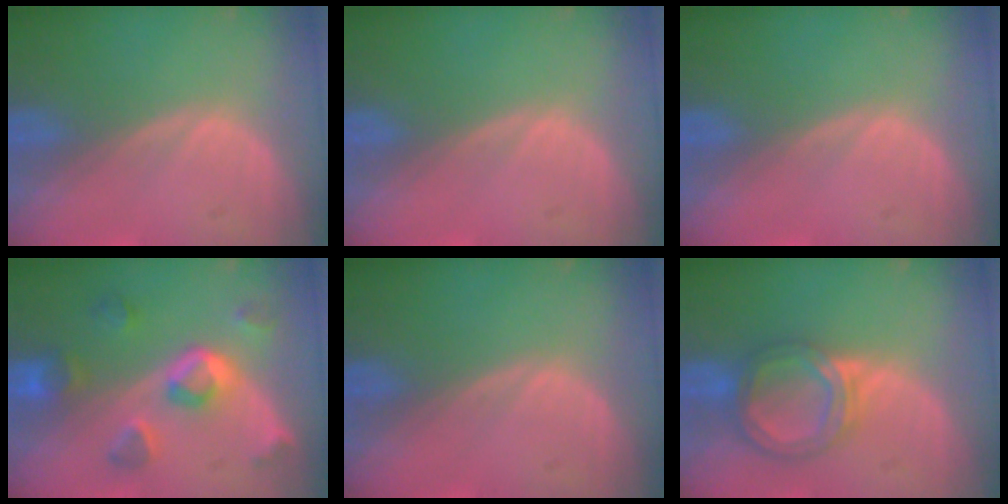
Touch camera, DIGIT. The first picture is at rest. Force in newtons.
{"total": 0.0}
{"total": 0.0}
{"total": 7.8, "press": 7.0, "slide": 3.4}
{"total": 0.0}
{"total": 6.2, "press": 5.7, "slide": 2.5}